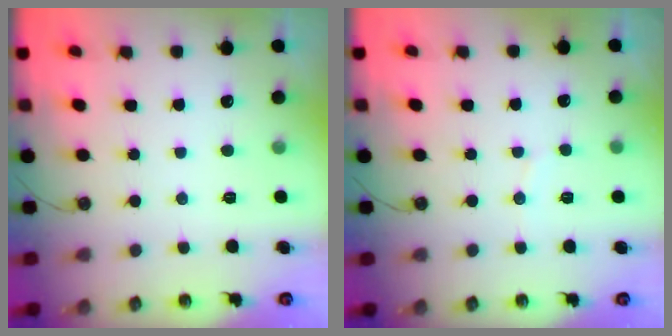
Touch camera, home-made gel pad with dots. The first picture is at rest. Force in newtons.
{"total": 3.8, "press": 3.8, "slide": 0.4}